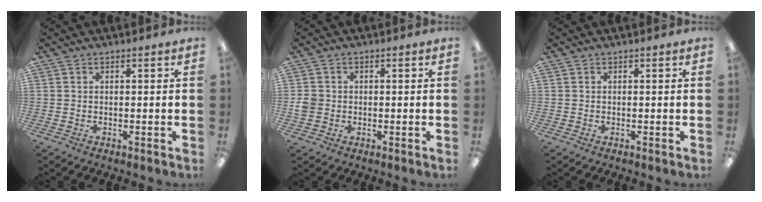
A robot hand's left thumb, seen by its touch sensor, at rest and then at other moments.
{"total": 2.8, "force": [-0.2, 2.7, 0.9], "torque": [-0.008, 0.003, -0.006]}
{"total": 0.0}